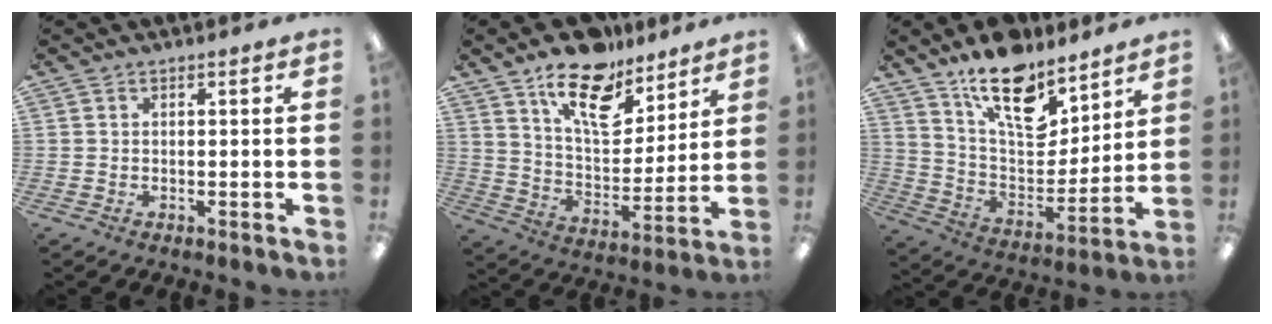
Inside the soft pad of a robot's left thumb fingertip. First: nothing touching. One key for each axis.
{"total": 17.3, "fx": 12.1, "fy": 8.4, "fz": 9.2, "tx": -0.142, "ty": -0.067, "tz": 0.210}
{"total": 17.9, "fx": 12.6, "fy": 8.5, "fz": 9.5, "tx": -0.155, "ty": -0.082, "tz": 0.224}